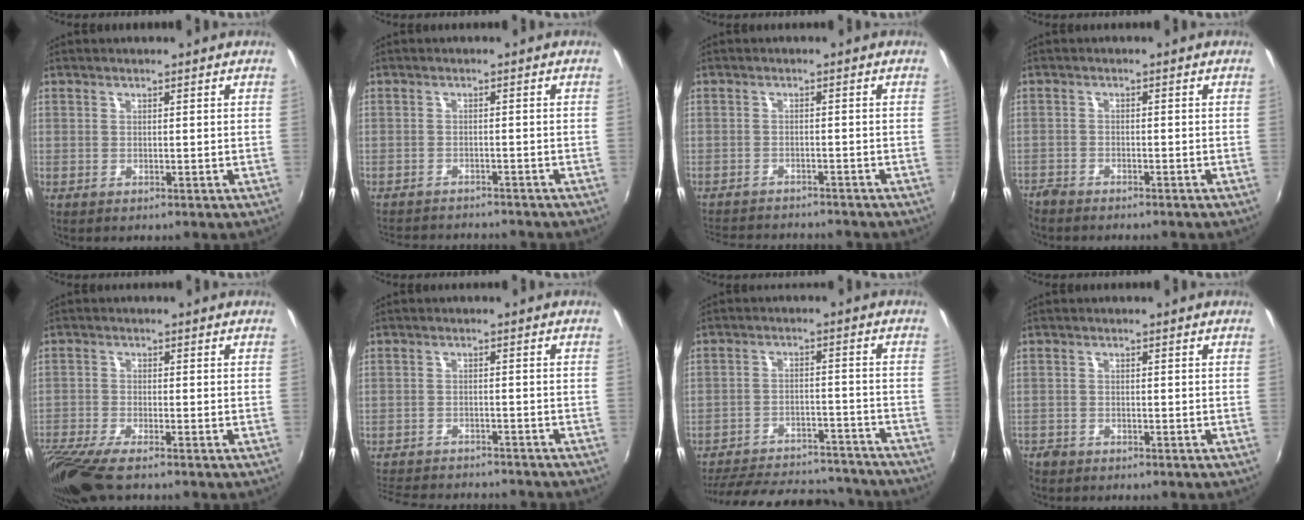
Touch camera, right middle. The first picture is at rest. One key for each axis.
{"total": 9.3, "fx": -8.6, "fy": 2.0, "fz": 2.9, "tx": -0.074, "ty": -0.013, "tz": -0.126}
{"total": 10.9, "fx": -10.0, "fy": 2.5, "fz": 3.6, "tx": -0.091, "ty": -0.011, "tz": -0.150}
{"total": 4.8, "fx": -4.4, "fy": 1.5, "fz": 1.1, "tx": -0.044, "ty": -0.019, "tz": -0.083}
{"total": 11.5, "fx": -9.0, "fy": 2.2, "fz": 6.8, "tx": -0.164, "ty": -0.048, "tz": -0.167}
{"total": 14.6, "fx": -12.9, "fy": 4.0, "fz": 5.4, "tx": -0.126, "ty": -0.009, "tz": -0.187}
{"total": 26.3, "fx": -23.0, "fy": 8.1, "fz": 9.9, "tx": -0.199, "ty": 0.009, "tz": -0.294}
{"total": 3.3, "fx": -2.7, "fy": 1.8, "fz": 0.5, "tx": -0.024, "ty": -0.007, "tz": -0.053}